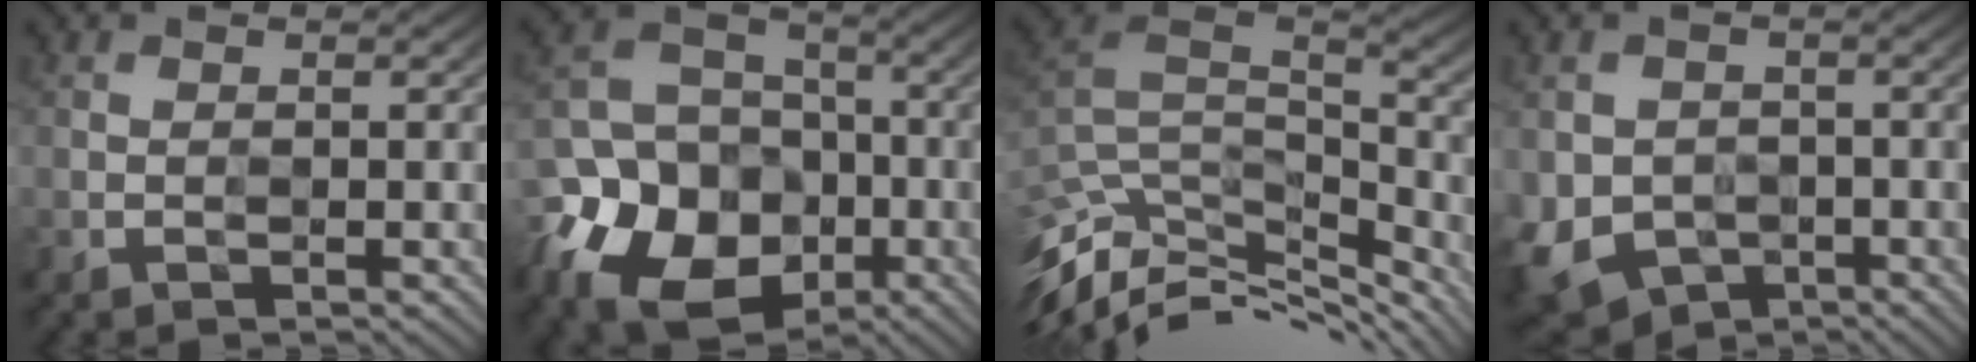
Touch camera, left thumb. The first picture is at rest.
{"total": 15.7, "force": [-6.4, 12.6, 6.9], "torque": [-0.161, -0.030, -0.135]}
{"total": 11.1, "force": [-7.7, 3.9, 7.0], "torque": [-0.176, 0.008, -0.129]}
{"total": 5.8, "force": [-1.8, 5.0, 2.2], "torque": [-0.070, -0.022, -0.030]}